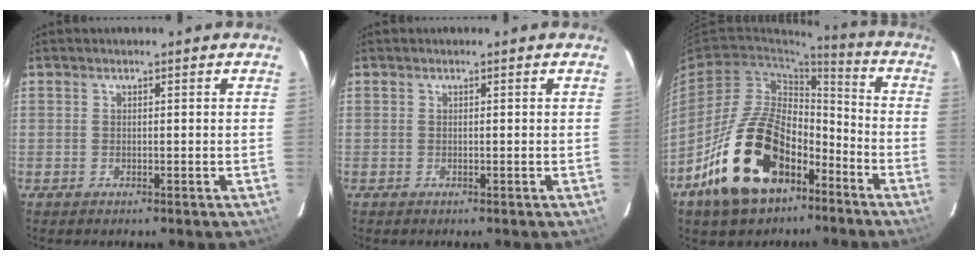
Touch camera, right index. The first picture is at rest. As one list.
[{"total": 0.0}, {"total": 21.0, "force": [-11.5, 11.9, 12.8], "torque": [-0.248, 0.017, -0.179]}]